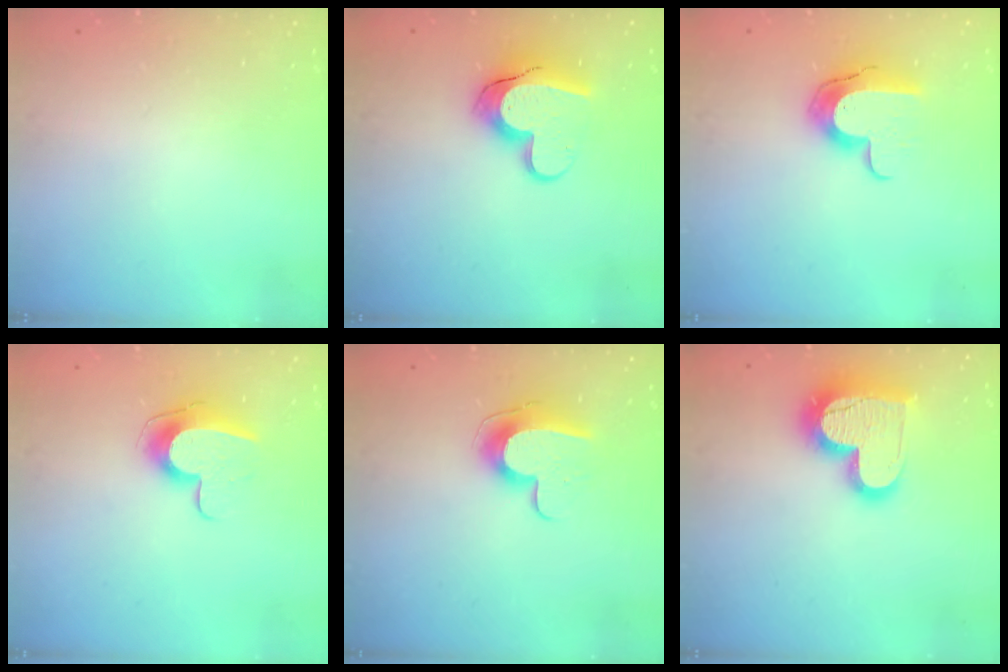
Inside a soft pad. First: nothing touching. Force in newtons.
{"total": 12.4, "press": 12.3, "slide": 1.1}
{"total": 10.5, "press": 10.5, "slide": 0.8}
{"total": 9.9, "press": 9.9, "slide": 0.4}
{"total": 10.2, "press": 10.2, "slide": 0.1}
{"total": 17.8, "press": 17.7, "slide": 1.5}